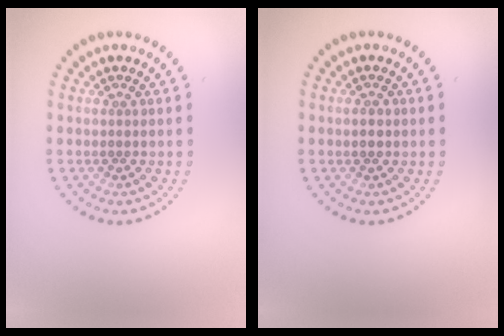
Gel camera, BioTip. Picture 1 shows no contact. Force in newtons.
{"total": 1.0, "press": 1.0, "slide": 0.1}